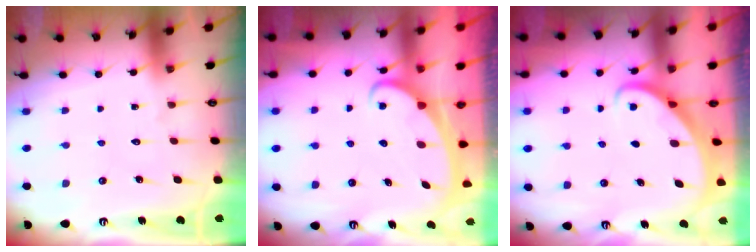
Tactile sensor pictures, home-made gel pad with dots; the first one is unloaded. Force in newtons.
{"total": 2.3, "press": 2.3, "slide": 0.3}
{"total": 2.4, "press": 2.4, "slide": 0.2}